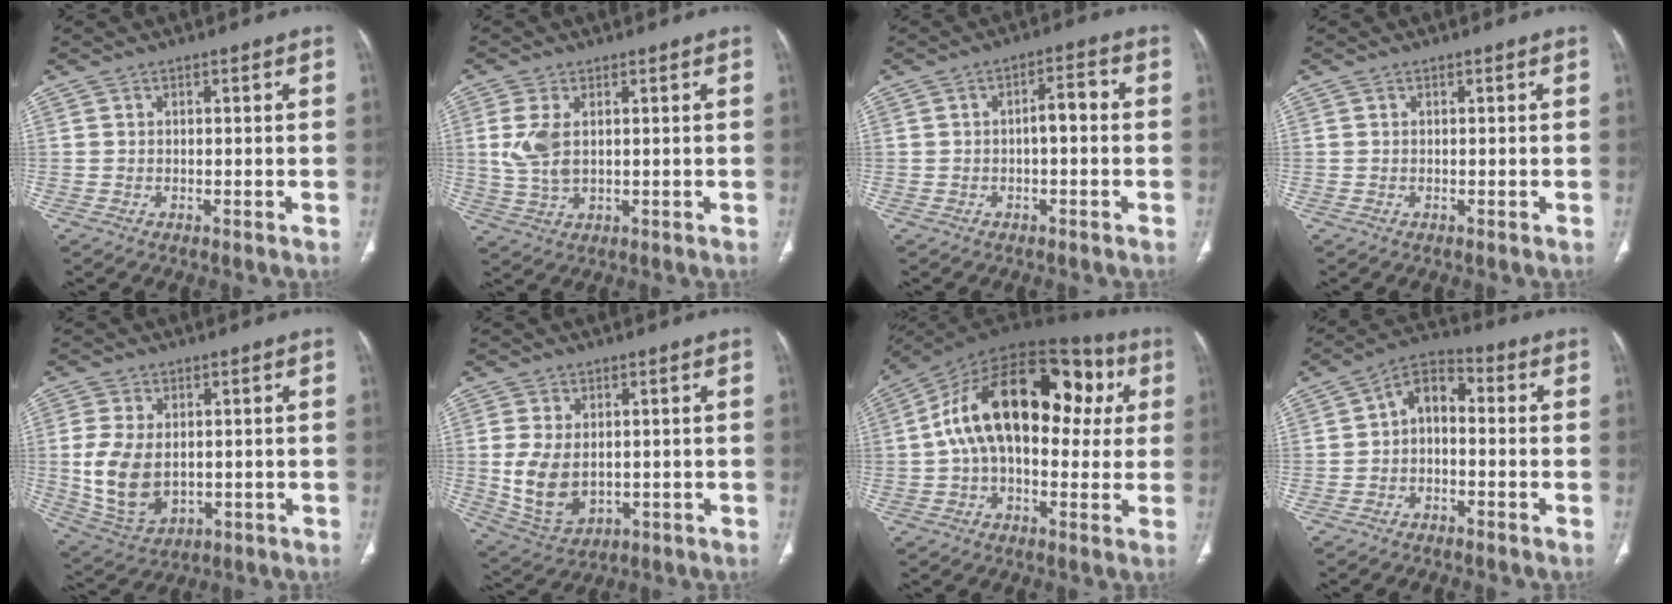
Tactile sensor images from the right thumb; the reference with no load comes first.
{"total": 6.1, "force": [1.2, 3.3, 5.0], "torque": [-0.119, -0.004, 0.029]}
{"total": 4.0, "force": [-0.4, 1.6, 3.6], "torque": [-0.051, 0.019, -0.011]}
{"total": 0.0}
{"total": 11.4, "force": [0.0, 7.5, 8.6], "torque": [-0.169, -0.011, 0.019]}
{"total": 9.8, "force": [0.0, 6.5, 7.3], "torque": [-0.137, -0.012, 0.019]}
{"total": 24.5, "force": [4.3, 13.9, 19.6], "torque": [-0.298, 0.057, 0.055]}
{"total": 7.0, "force": [-0.8, 4.4, 5.4], "torque": [-0.077, 0.034, -0.029]}